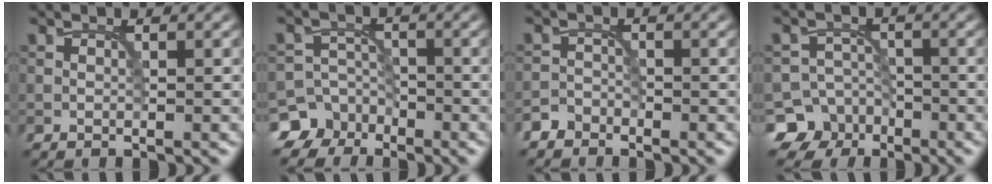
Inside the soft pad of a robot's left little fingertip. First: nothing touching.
{"total": 6.7, "force": [-4.7, 4.7, 0.7], "torque": [0.006, -0.010, -0.094]}
{"total": 1.6, "force": [-1.5, 0.7, 0.0], "torque": [0.001, 0.005, -0.033]}
{"total": 7.3, "force": [-4.7, 5.5, 0.8], "torque": [0.007, -0.013, -0.088]}